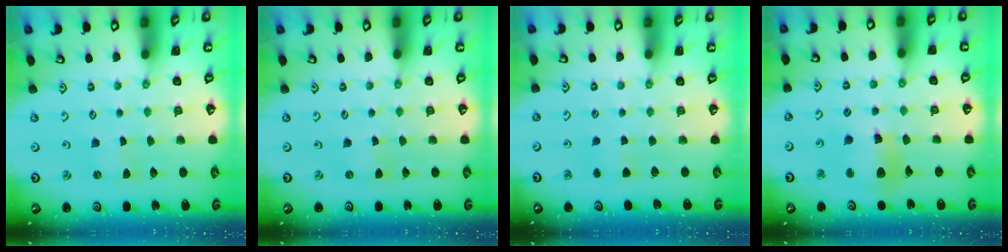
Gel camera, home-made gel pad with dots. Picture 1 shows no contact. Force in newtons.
{"total": 0.0}
{"total": 3.4, "press": 3.4, "slide": 0.6}
{"total": 11.3, "press": 11.2, "slide": 1.4}